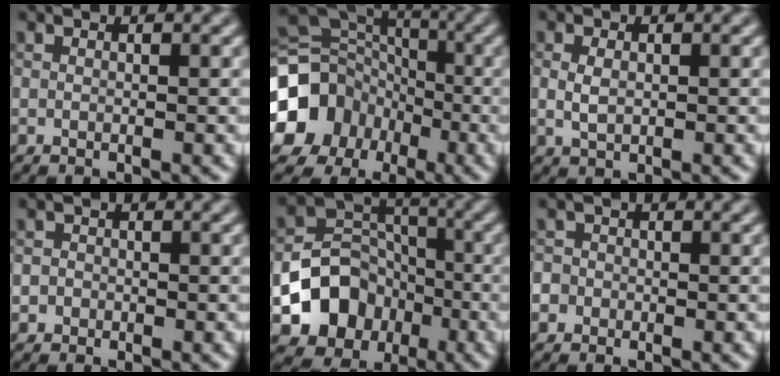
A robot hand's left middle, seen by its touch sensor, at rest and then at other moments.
{"total": 18.6, "force": [-6.6, 16.4, 5.9], "torque": [-0.163, -0.029, -0.130]}
{"total": 1.7, "force": [0.1, 1.1, 1.3], "torque": [-0.031, 0.001, 0.003]}
{"total": 1.2, "force": [-0.3, 1.1, 0.2], "torque": [0.010, 0.000, -0.009]}
{"total": 8.0, "force": [-3.1, 6.5, 3.5], "torque": [-0.044, -0.006, -0.056]}
{"total": 2.7, "force": [-0.8, 2.5, 0.6], "torque": [0.008, 0.011, -0.037]}